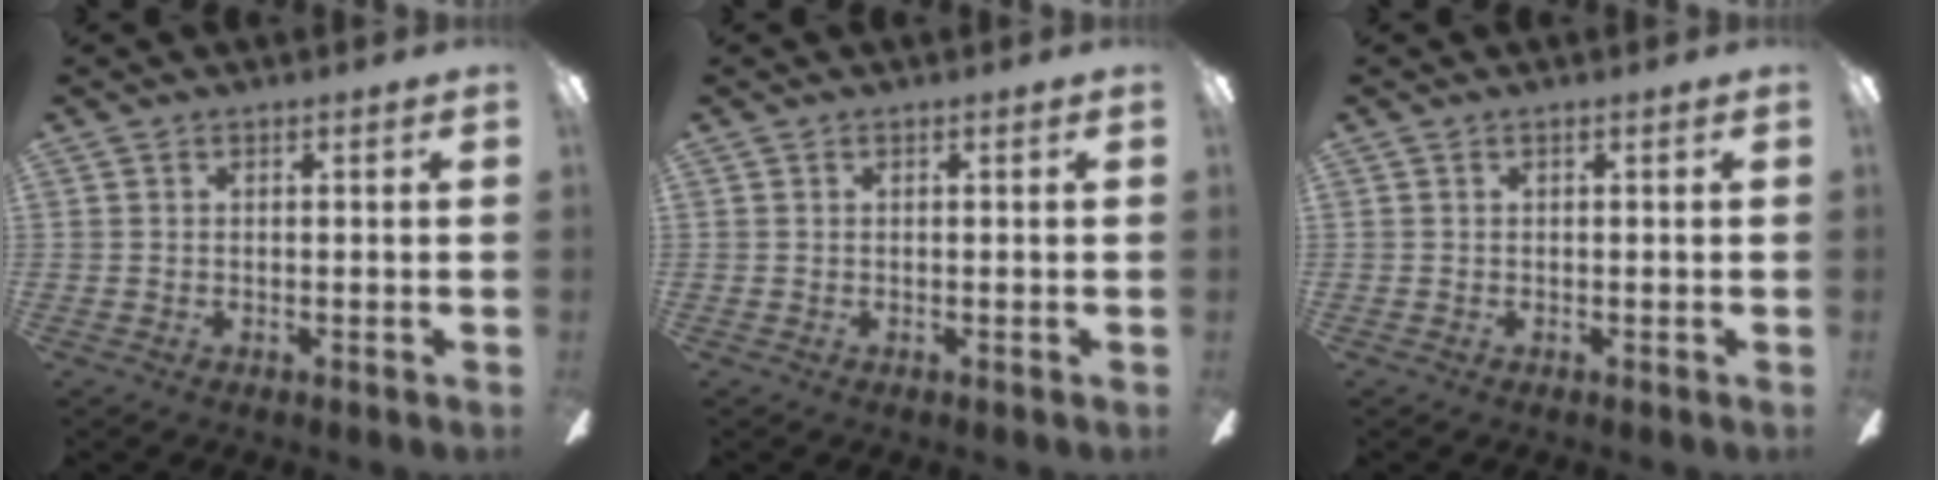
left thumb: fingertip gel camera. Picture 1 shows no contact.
{"total": 0.0}
{"total": 0.0}